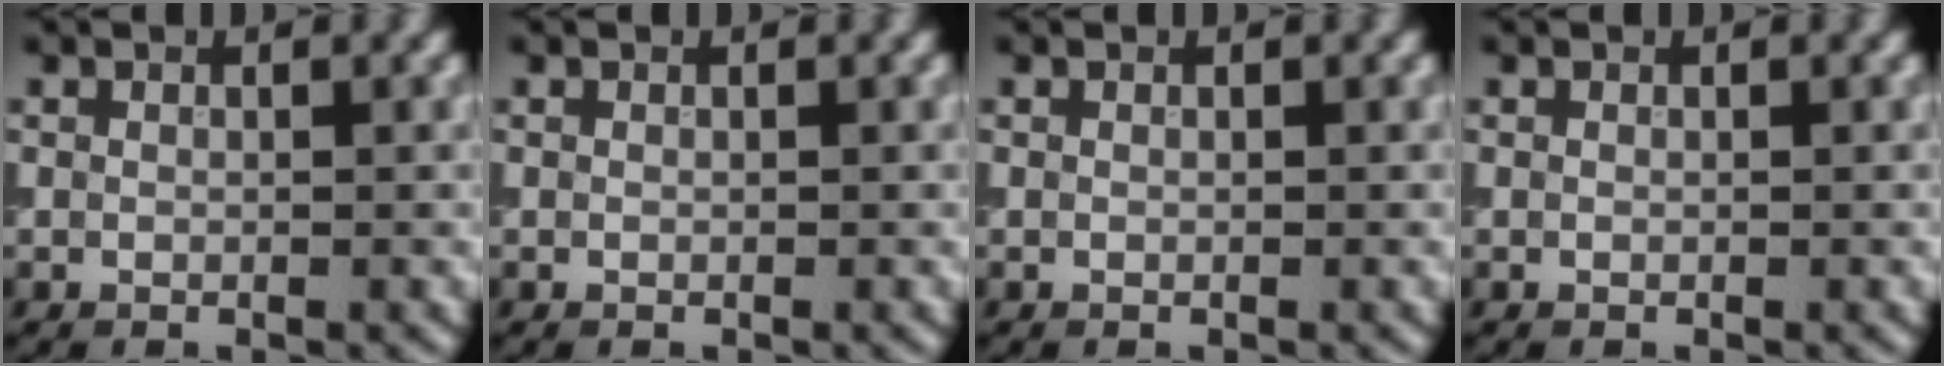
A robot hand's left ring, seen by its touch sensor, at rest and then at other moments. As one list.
[{"total": 0.0}, {"total": 0.0}, {"total": 0.0}]